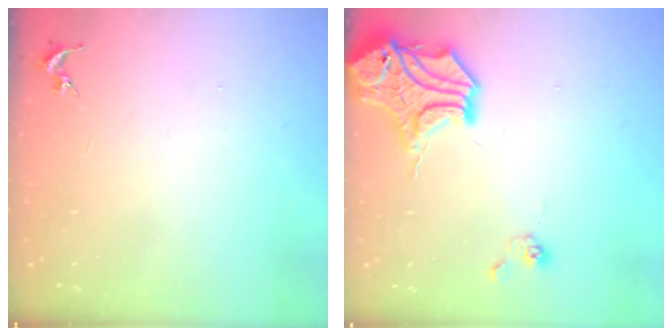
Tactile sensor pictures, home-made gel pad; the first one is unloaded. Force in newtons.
{"total": 14.8, "press": 14.7, "slide": 2.2}